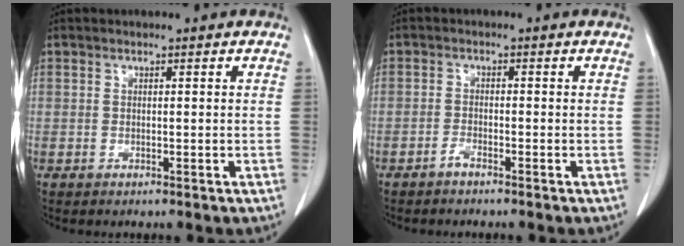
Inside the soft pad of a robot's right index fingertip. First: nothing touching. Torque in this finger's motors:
{"motor_torque": [-0.04, 0.04, 0.05, 0.02]}